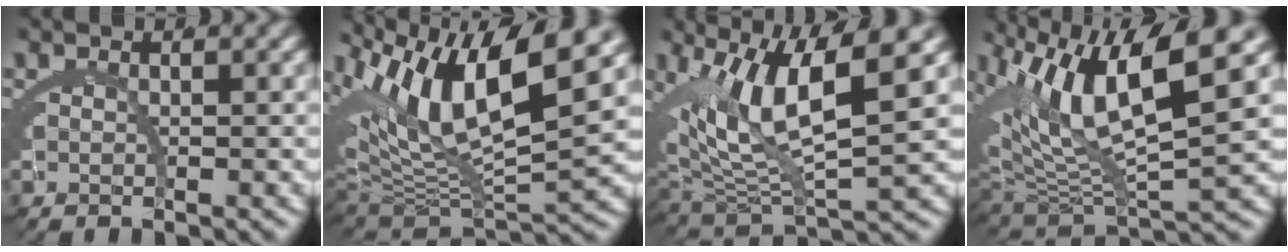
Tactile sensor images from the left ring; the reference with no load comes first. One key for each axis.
{"total": 13.5, "fx": 2.6, "fy": 8.0, "fz": 10.5, "tx": -0.186, "ty": -0.009, "tz": 0.046}
{"total": 11.0, "fx": 2.2, "fy": 6.4, "fz": 8.7, "tx": -0.151, "ty": -0.005, "tz": 0.036}
{"total": 11.3, "fx": 2.4, "fy": 6.1, "fz": 9.1, "tx": -0.164, "ty": -0.006, "tz": 0.045}